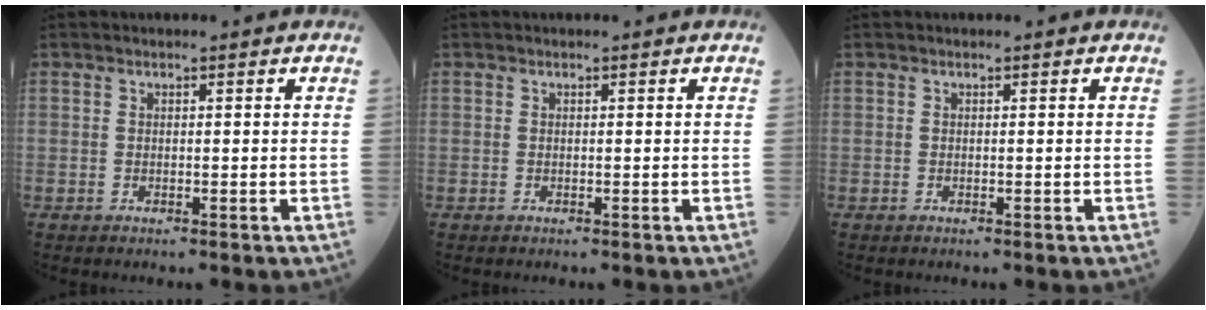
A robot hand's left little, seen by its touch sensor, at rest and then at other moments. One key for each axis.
{"total": 0.0}
{"total": 0.0}